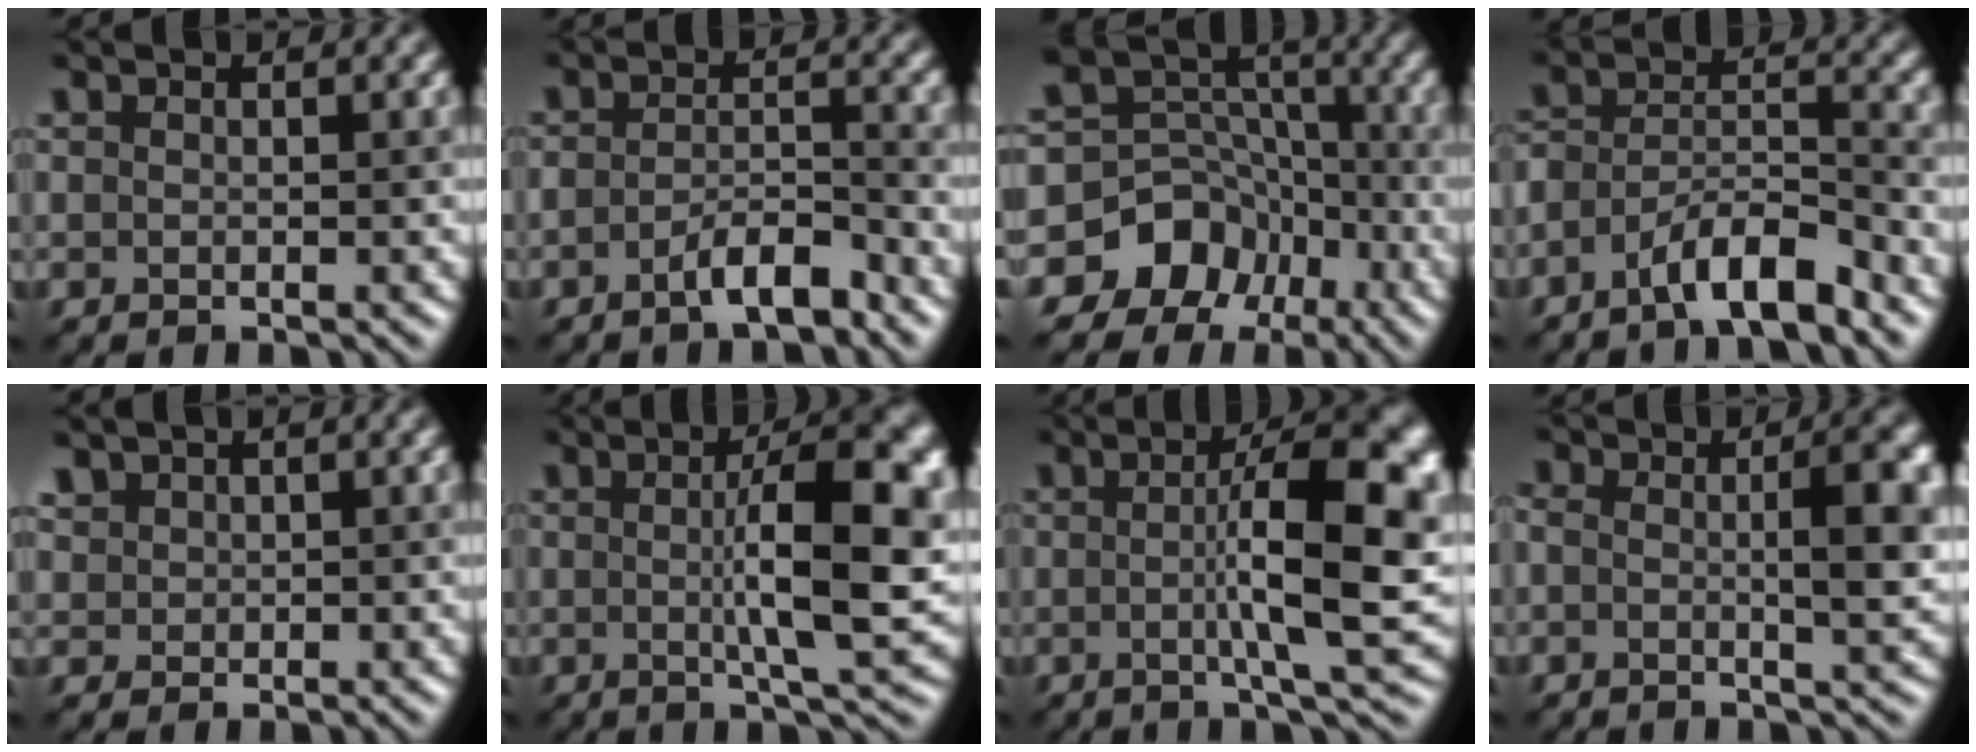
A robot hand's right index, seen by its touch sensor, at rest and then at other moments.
{"total": 3.2, "force": [-2.4, 0.6, 2.1], "torque": [-0.039, 0.018, -0.039]}
{"total": 8.7, "force": [-4.9, 7.0, 1.6], "torque": [-0.030, 0.029, -0.080]}
{"total": 5.4, "force": [-4.2, 1.3, 3.2], "torque": [-0.055, 0.021, -0.067]}
{"total": 1.1, "force": [0.7, 0.6, -0.6], "torque": [0.011, 0.011, 0.021]}
{"total": 9.0, "force": [0.5, 1.8, 8.8], "torque": [-0.122, 0.014, 0.016]}
{"total": 10.4, "force": [0.0, 2.1, 10.2], "torque": [-0.132, 0.024, 0.003]}
{"total": 5.5, "force": [-0.2, 1.6, 5.3], "torque": [-0.076, 0.018, -0.004]}